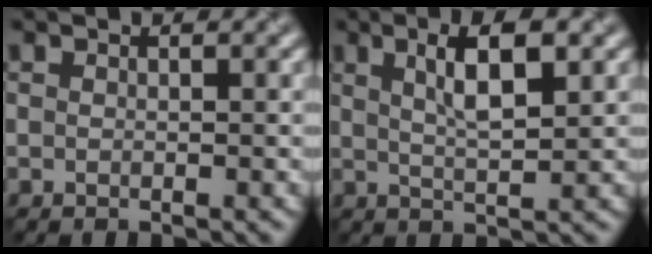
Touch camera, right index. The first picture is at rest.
{"total": 3.9, "force": [1.2, 0.6, 3.6], "torque": [-0.071, 0.008, 0.033]}